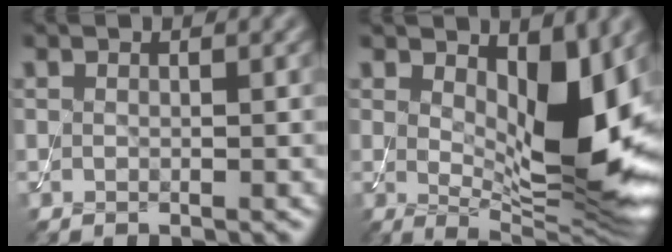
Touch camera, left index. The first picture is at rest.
{"total": 9.3, "force": [1.8, 3.9, 8.3], "torque": [-0.127, -0.016, 0.035]}